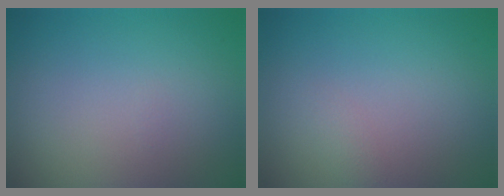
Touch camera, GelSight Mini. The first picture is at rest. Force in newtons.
{"total": 0.6, "press": 0.6, "slide": 0.0}